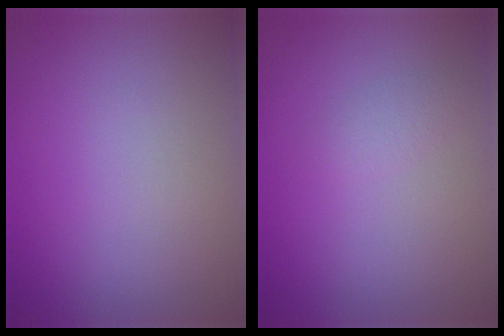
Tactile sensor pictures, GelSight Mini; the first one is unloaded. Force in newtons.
{"total": 1.1, "press": 1.1, "slide": 0.0}